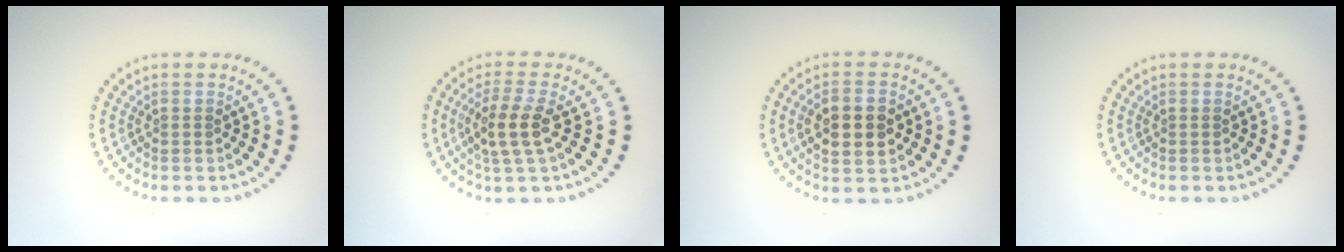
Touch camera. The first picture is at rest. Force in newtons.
{"total": 3.2, "press": 2.8, "slide": 1.5}
{"total": 3.9, "press": 3.9, "slide": 0.2}
{"total": 0.0}